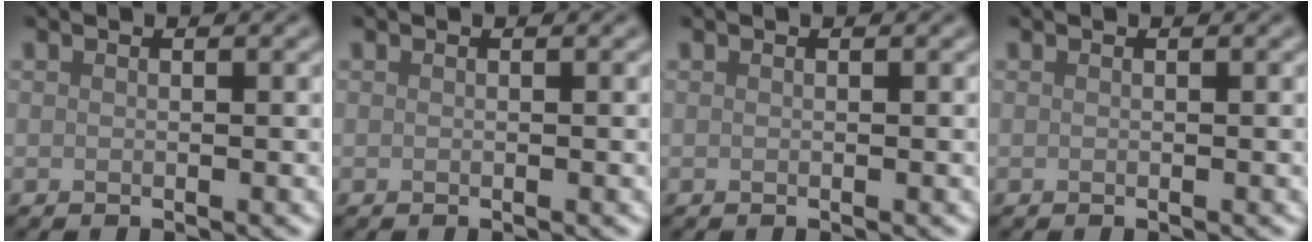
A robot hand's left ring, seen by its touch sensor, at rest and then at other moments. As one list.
[{"total": 0.0}, {"total": 0.0}, {"total": 0.0}]